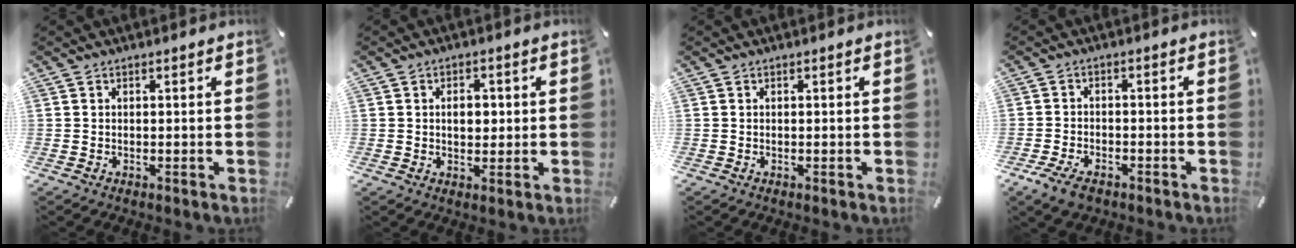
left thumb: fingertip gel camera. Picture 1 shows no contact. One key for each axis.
{"total": 4.5, "fx": 0.2, "fy": 3.3, "fz": 3.1, "tx": -0.032, "ty": -0.005, "tz": -0.006}
{"total": 0.0}
{"total": 4.9, "fx": -3.2, "fy": 2.6, "fz": 2.7, "tx": -0.068, "ty": 0.009, "tz": -0.062}